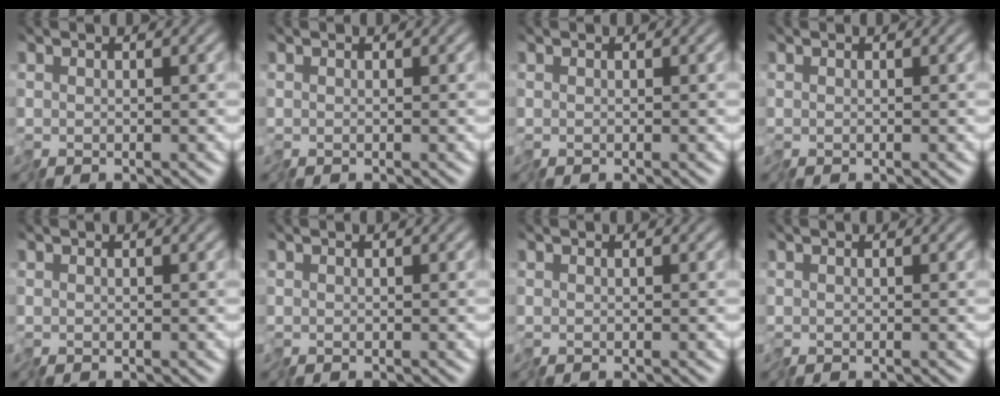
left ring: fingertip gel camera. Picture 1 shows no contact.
{"total": 0.0}
{"total": 0.0}
{"total": 0.0}
{"total": 0.0}
{"total": 0.0}
{"total": 0.0}
{"total": 0.0}